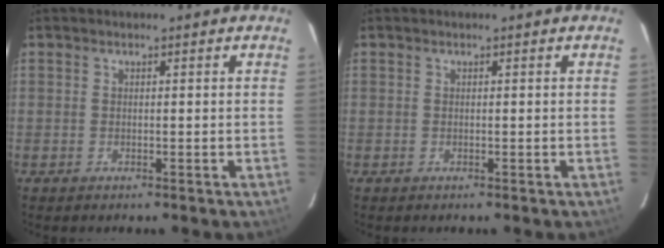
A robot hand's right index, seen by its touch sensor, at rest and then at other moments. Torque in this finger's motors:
{"motor_torque": [0.00, 0.00, 0.01, 0.00]}